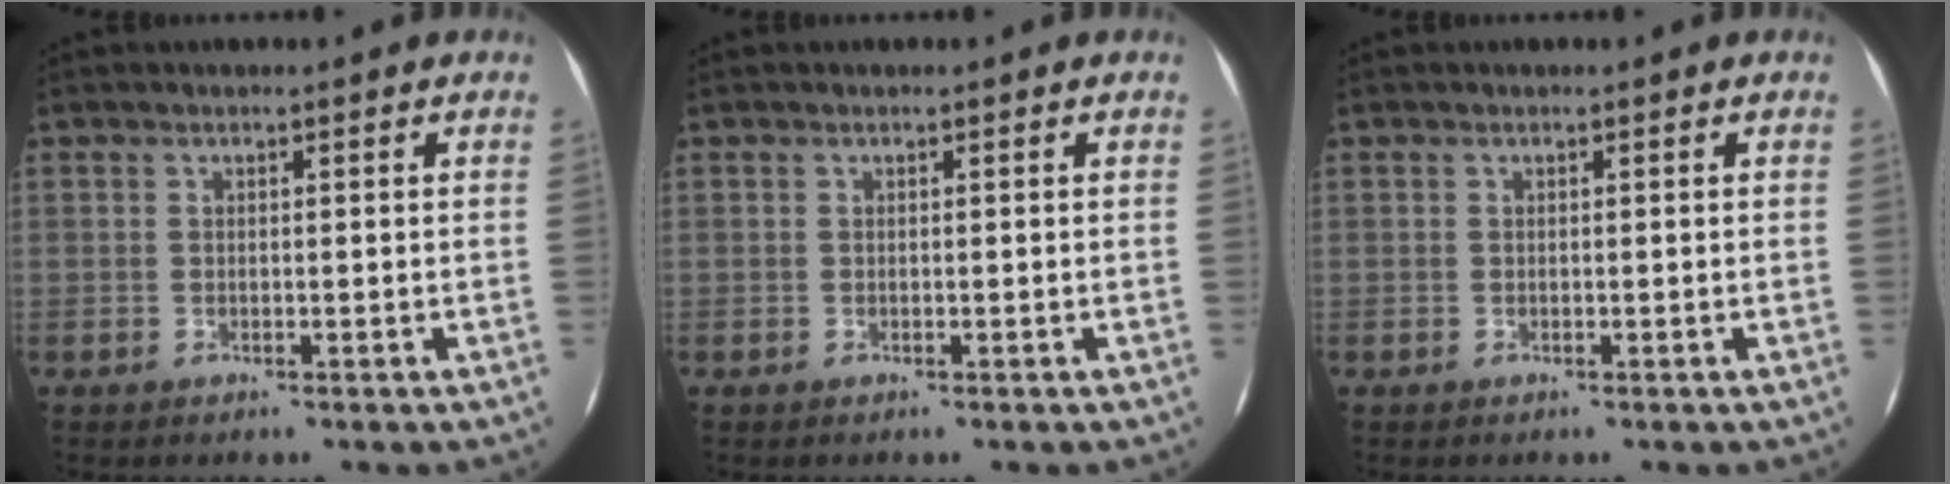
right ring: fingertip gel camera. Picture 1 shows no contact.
{"total": 0.0}
{"total": 0.0}